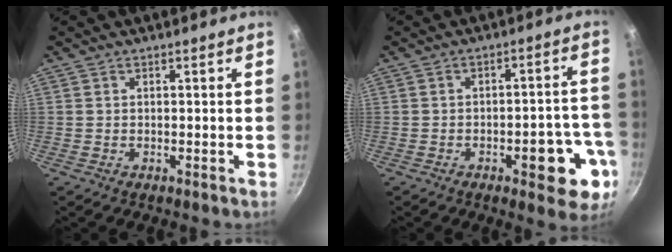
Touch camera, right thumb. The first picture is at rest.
{"total": 11.1, "force": [-4.3, 4.5, 9.2], "torque": [-0.085, 0.029, -0.050]}